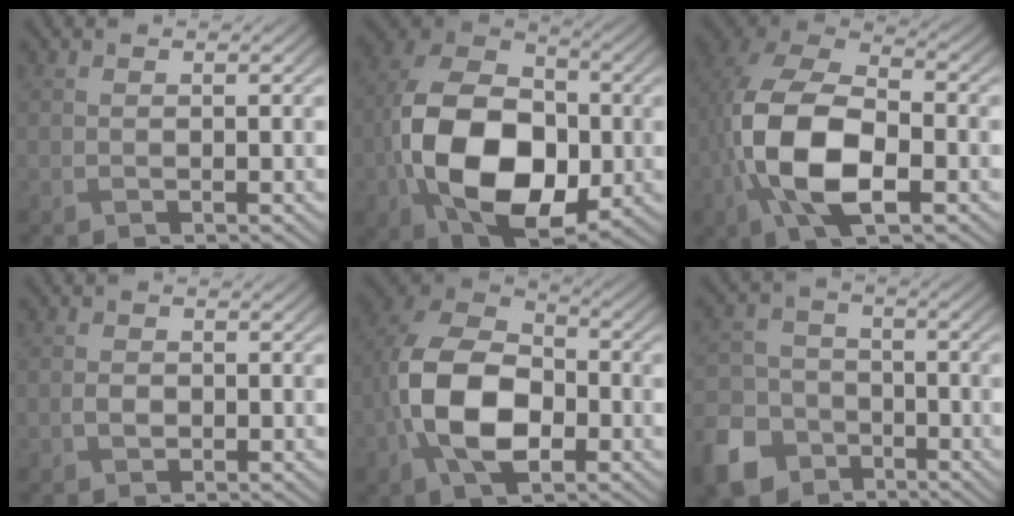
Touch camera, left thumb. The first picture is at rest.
{"total": 17.0, "force": [-3.6, 11.3, 12.2], "torque": [-0.248, -0.022, -0.066]}
{"total": 13.4, "force": [-3.3, 7.1, 10.8], "torque": [-0.237, -0.005, -0.075]}
{"total": 1.5, "force": [-0.4, 1.1, 0.9], "torque": [-0.021, 0.001, -0.010]}
{"total": 13.1, "force": [-3.3, 8.2, 9.7], "torque": [-0.217, -0.007, -0.075]}
{"total": 11.0, "force": [-6.4, 8.0, 4.2], "torque": [-0.124, -0.045, -0.125]}